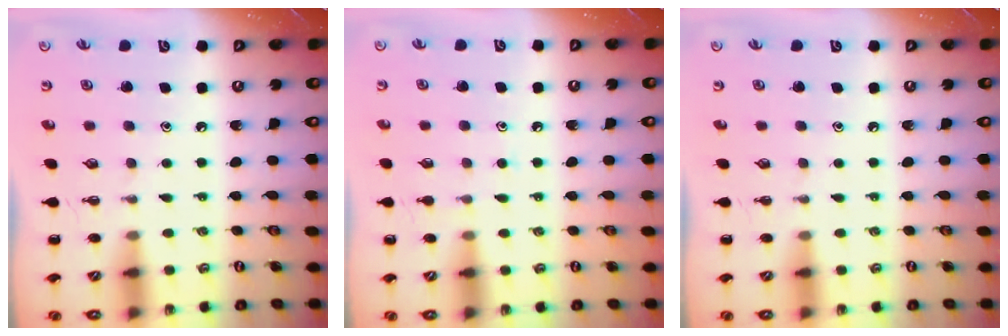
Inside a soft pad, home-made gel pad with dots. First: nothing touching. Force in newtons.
{"total": 4.7, "press": 4.4, "slide": 1.8}
{"total": 0.0}